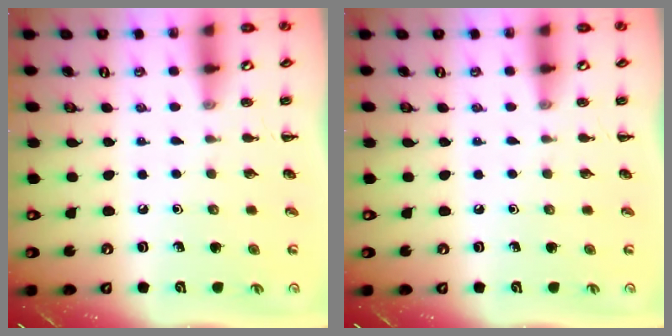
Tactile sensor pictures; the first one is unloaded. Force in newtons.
{"total": 0.0}